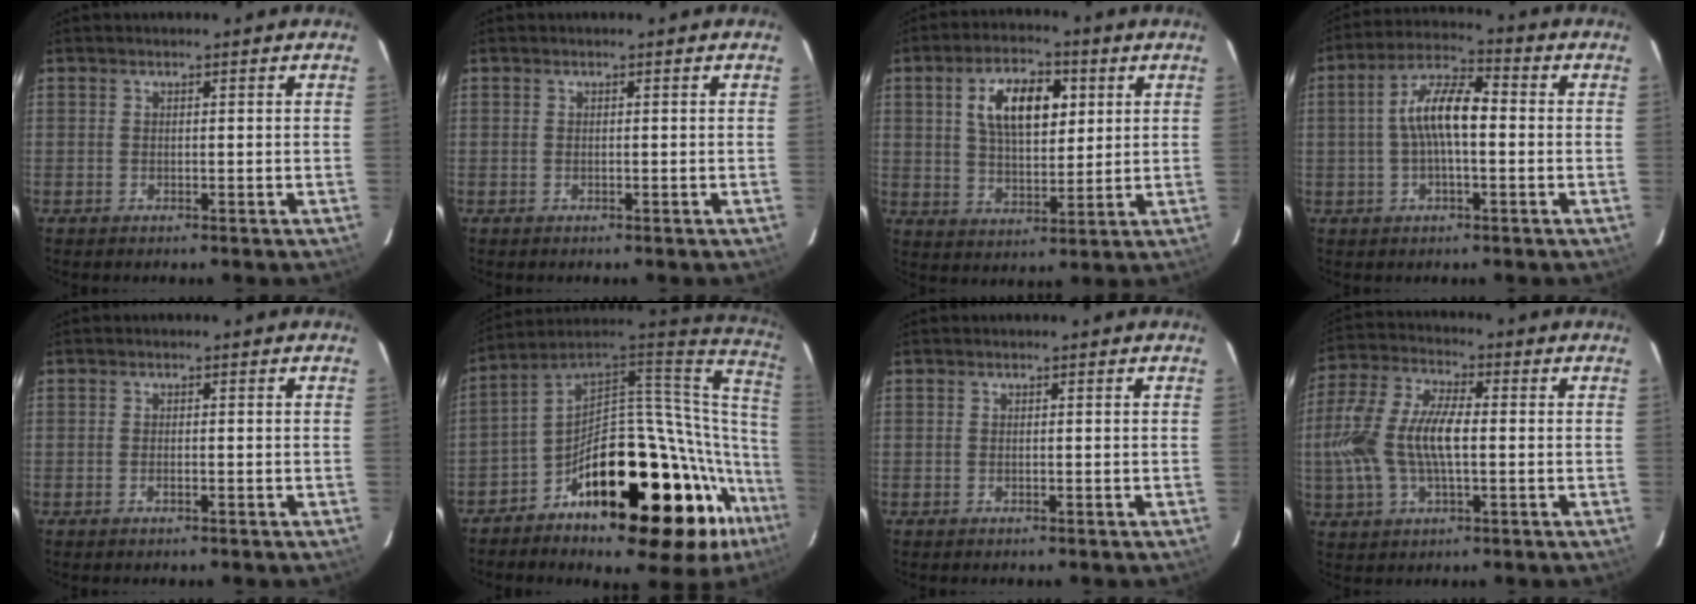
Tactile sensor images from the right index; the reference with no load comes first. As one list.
[{"total": 0.0}, {"total": 11.7, "force": [3.8, 5.9, 9.4], "torque": [-0.166, 0.021, 0.070]}, {"total": 9.2, "force": [-0.3, 3.2, 8.7], "torque": [-0.169, 0.021, -0.008]}, {"total": 0.9, "force": [-0.5, 0.3, 0.7], "torque": [-0.016, 0.001, -0.009]}, {"total": 33.1, "force": [-14.0, 14.6, 26.2], "torque": [-0.356, 0.038, -0.216]}, {"total": 0.0}, {"total": 14.1, "force": [-0.9, 6.1, 12.6], "torque": [-0.274, 0.011, -0.019]}]